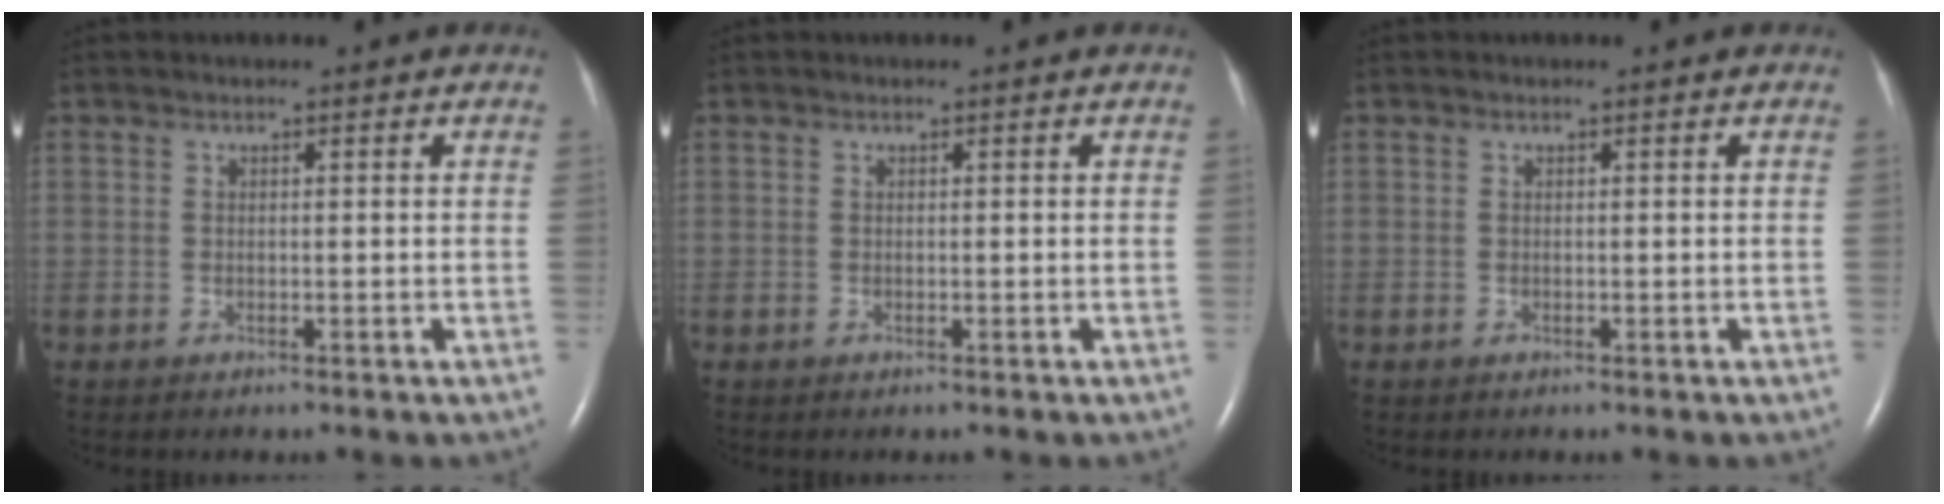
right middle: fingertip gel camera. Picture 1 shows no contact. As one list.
[{"total": 0.0}, {"total": 0.0}]